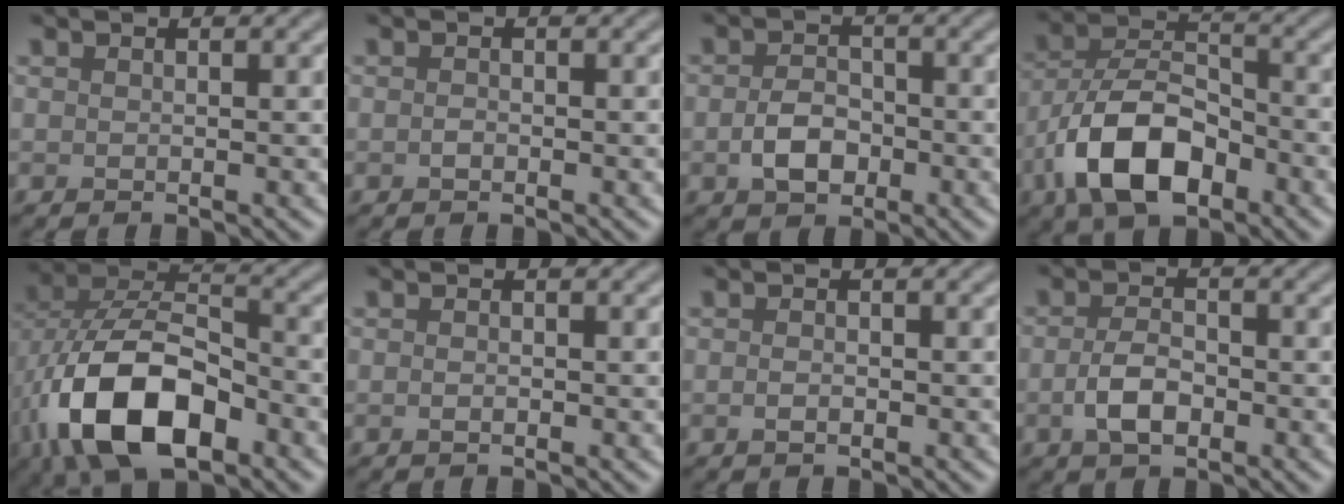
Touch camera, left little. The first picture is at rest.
{"total": 0.6, "force": [-0.3, 0.3, 0.4], "torque": [-0.009, -0.001, -0.009]}
{"total": 3.3, "force": [-1.1, 2.3, 2.2], "torque": [-0.042, 0.000, -0.024]}
{"total": 9.0, "force": [-4.5, 4.7, 6.2], "torque": [-0.123, 0.006, -0.091]}
{"total": 12.5, "force": [-5.2, 6.8, 9.2], "torque": [-0.194, -0.008, -0.094]}
{"total": 0.6, "force": [-0.2, 0.3, 0.4], "torque": [-0.008, -0.001, -0.006]}
{"total": 0.9, "force": [-0.4, 0.5, 0.6], "torque": [-0.012, 0.000, -0.009]}
{"total": 3.2, "force": [-1.1, 1.7, 2.4], "torque": [-0.051, -0.001, -0.024]}